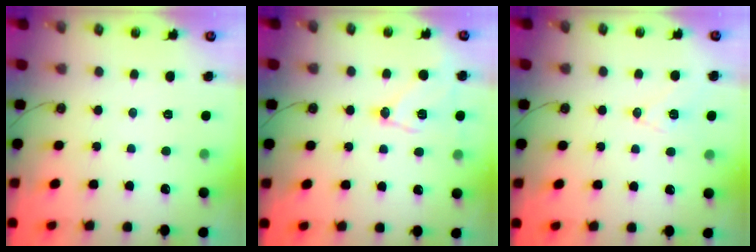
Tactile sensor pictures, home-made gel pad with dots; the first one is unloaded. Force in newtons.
{"total": 12.1, "press": 11.9, "slide": 2.0}
{"total": 10.3, "press": 9.7, "slide": 3.4}